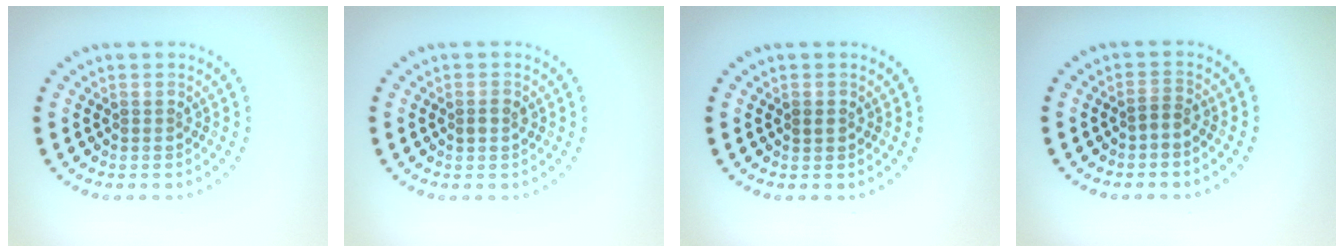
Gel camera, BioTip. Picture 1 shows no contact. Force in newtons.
{"total": 1.0, "press": 1.0, "slide": 0.1}
{"total": 0.8, "press": 0.7, "slide": 0.4}
{"total": 1.1, "press": 0.8, "slide": 0.7}